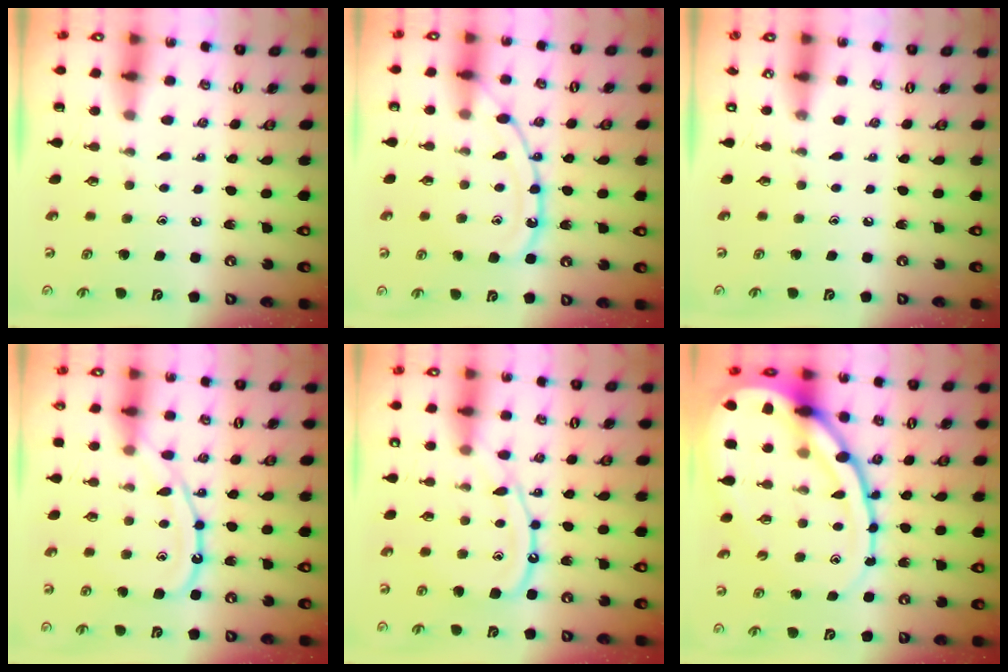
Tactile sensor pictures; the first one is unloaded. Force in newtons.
{"total": 13.0, "press": 13.0, "slide": 1.2}
{"total": 0.0}
{"total": 12.5, "press": 12.5, "slide": 1.1}
{"total": 12.3, "press": 12.3, "slide": 1.1}
{"total": 21.5, "press": 21.4, "slide": 2.1}